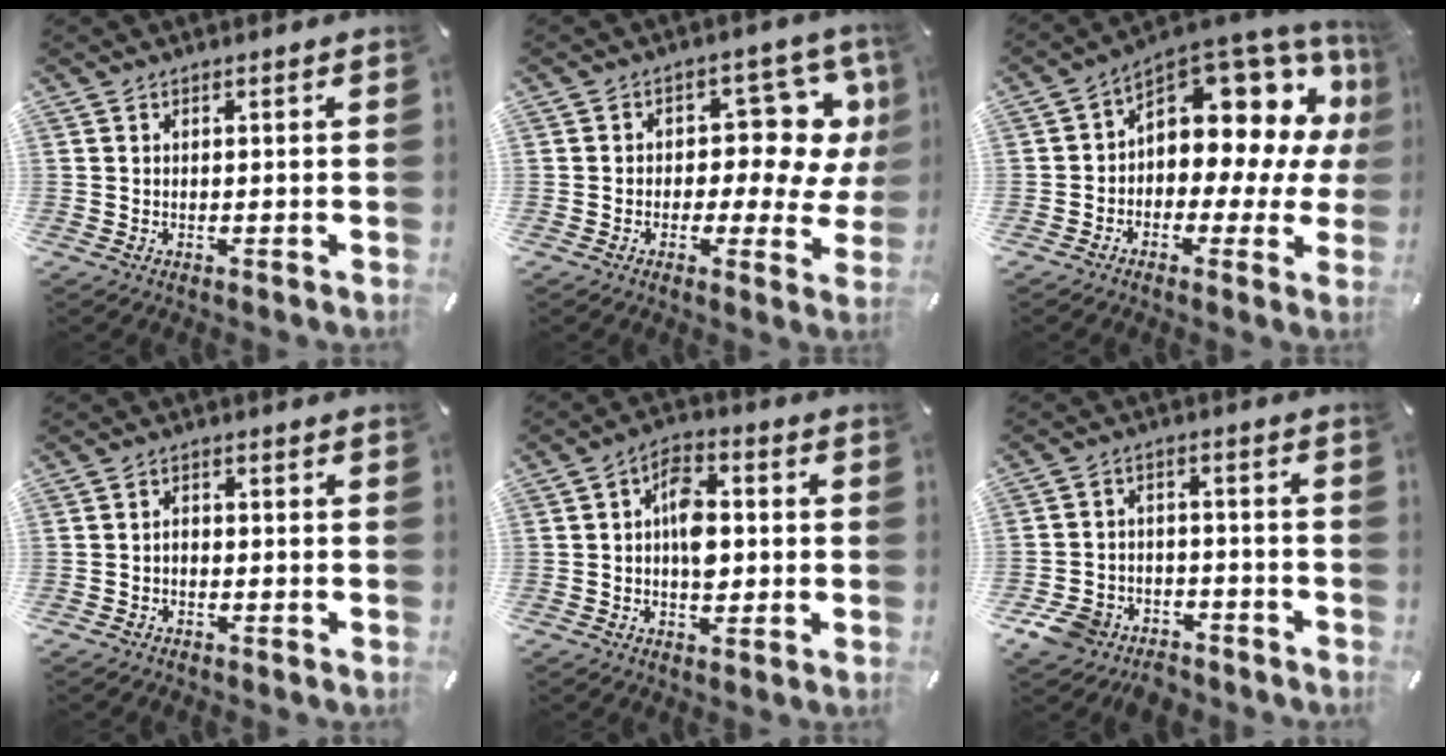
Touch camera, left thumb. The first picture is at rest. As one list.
[{"total": 10.7, "force": [3.9, 6.8, 7.2], "torque": [-0.080, -0.046, 0.067]}, {"total": 12.5, "force": [6.5, 7.4, 7.7], "torque": [-0.096, -0.077, 0.107]}, {"total": 1.8, "force": [-0.9, 1.2, 0.9], "torque": [-0.019, 0.007, -0.020]}, {"total": 8.5, "force": [-0.4, 5.5, 6.5], "torque": [-0.091, 0.003, -0.009]}, {"total": 8.0, "force": [-5.8, 5.0, 2.1], "torque": [-0.044, 0.040, -0.110]}]